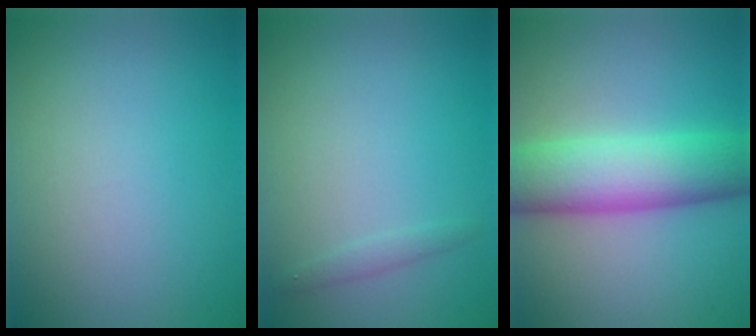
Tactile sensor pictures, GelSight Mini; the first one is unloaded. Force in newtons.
{"total": 0.8, "press": 0.8, "slide": 0.1}
{"total": 8.2, "press": 8.2, "slide": 0.2}